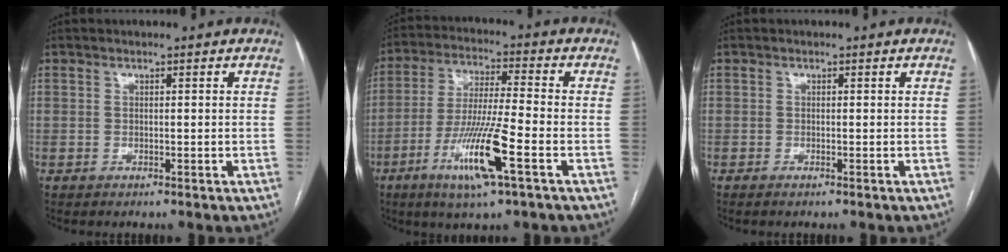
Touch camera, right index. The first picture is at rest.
{"total": 12.5, "force": [-5.3, 0.2, 11.3], "torque": [-0.224, -0.019, -0.099]}
{"total": 0.5, "force": [-0.4, -0.1, 0.3], "torque": [-0.007, -0.001, -0.009]}